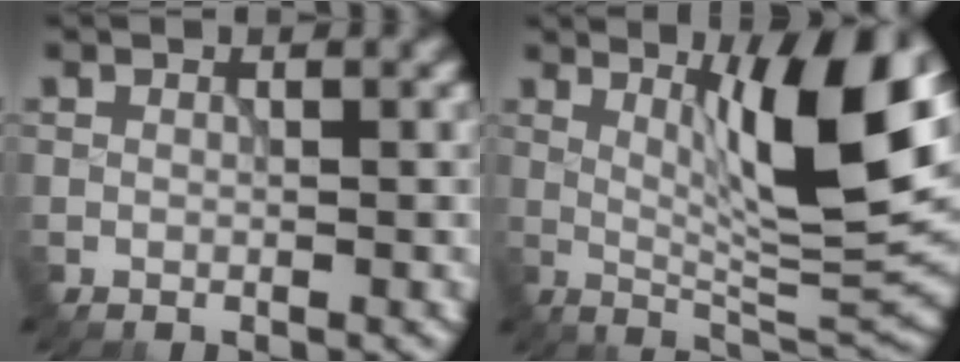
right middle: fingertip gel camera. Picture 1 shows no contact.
{"total": 10.9, "force": [3.4, 2.0, 10.2], "torque": [-0.150, -0.007, 0.061]}